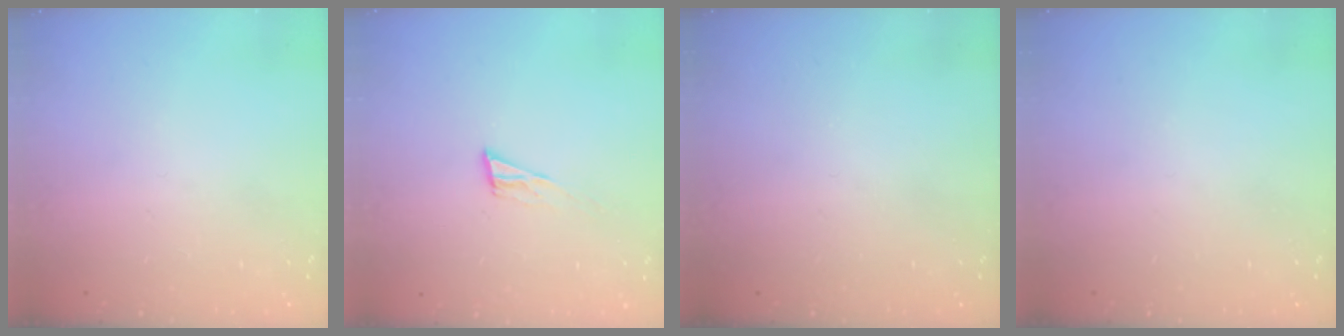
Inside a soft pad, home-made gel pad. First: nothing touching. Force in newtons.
{"total": 5.9, "press": 5.8, "slide": 0.7}
{"total": 0.0}
{"total": 0.0}